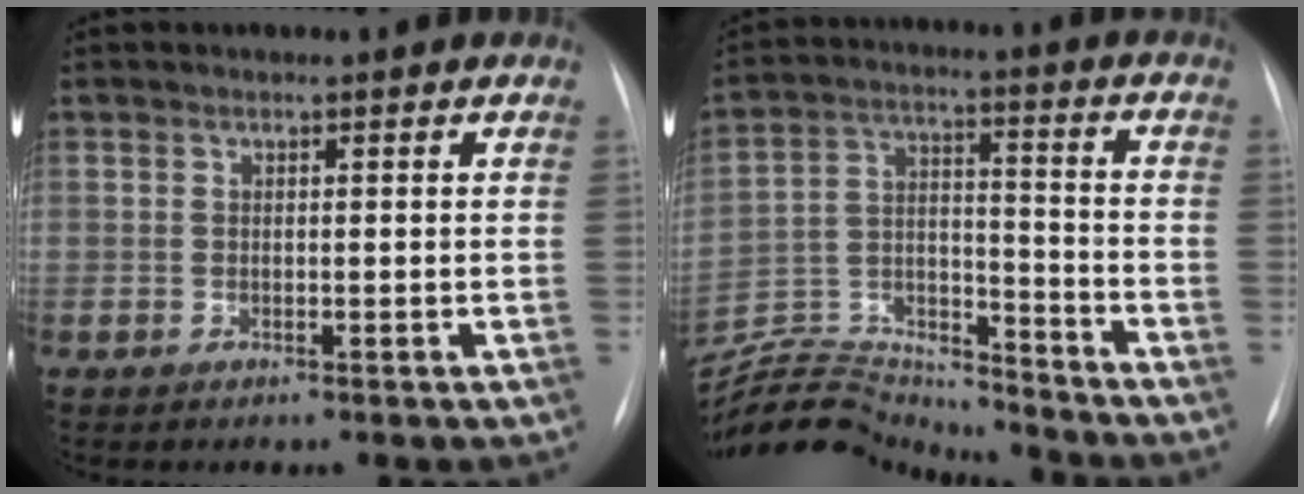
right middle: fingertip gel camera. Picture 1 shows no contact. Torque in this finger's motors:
{"motor_torque": [-0.56, -0.69, -0.02, -0.01]}